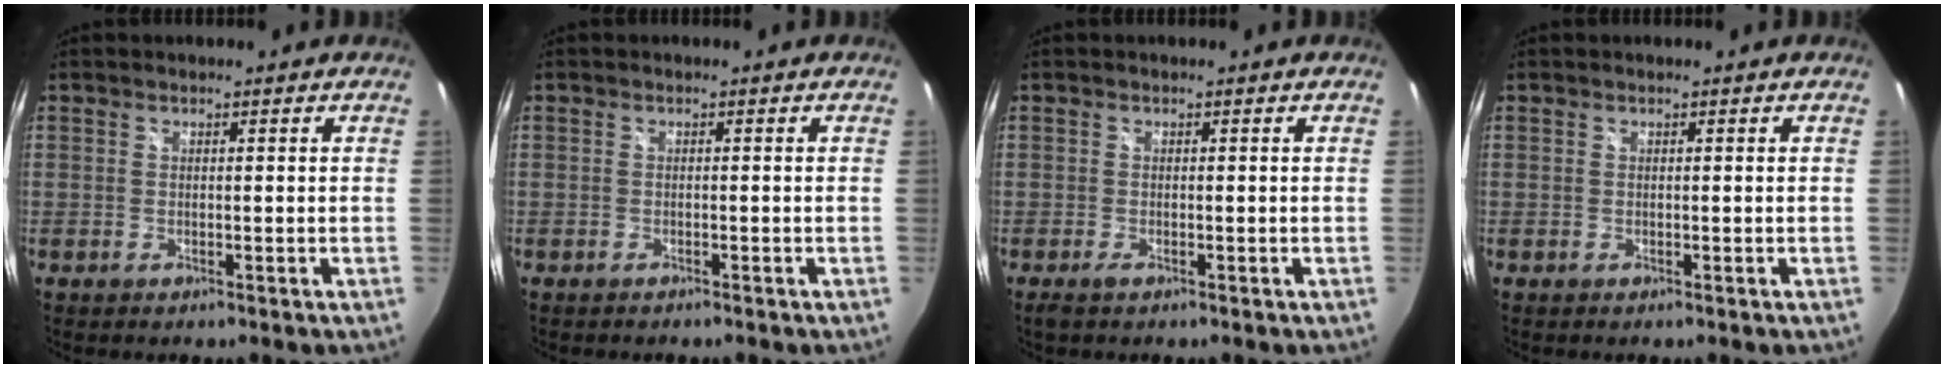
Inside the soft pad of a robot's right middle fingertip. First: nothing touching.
{"total": 0.8, "force": [-0.7, 0.2, 0.2], "torque": [-0.005, -0.005, -0.013]}
{"total": 1.2, "force": [-0.8, 0.1, 0.9], "torque": [-0.018, -0.004, -0.015]}
{"total": 0.0}